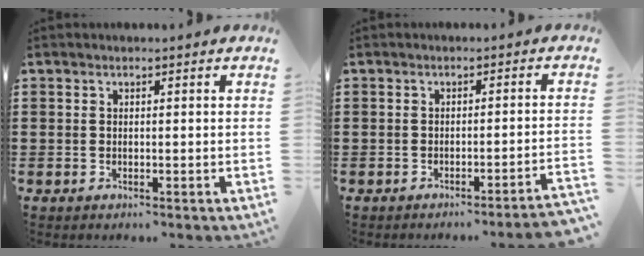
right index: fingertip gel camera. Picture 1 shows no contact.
{"total": 2.0, "force": [-1.7, -0.4, 0.9], "torque": [-0.016, -0.004, -0.036]}